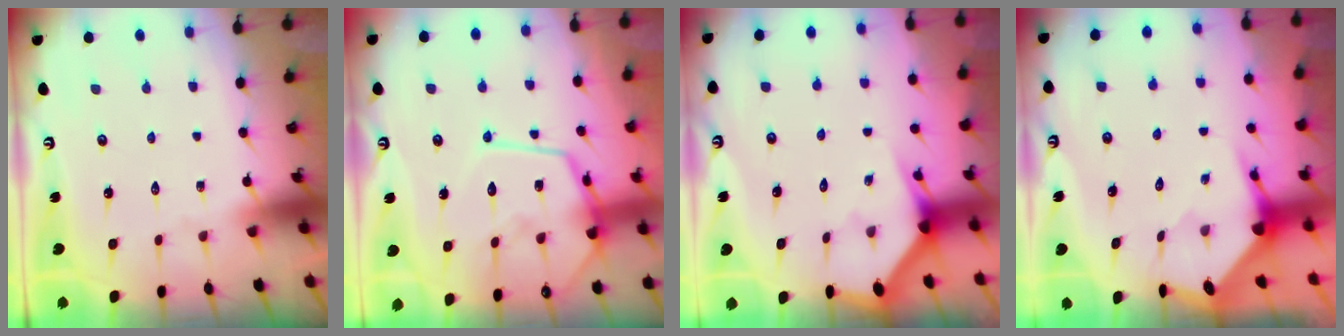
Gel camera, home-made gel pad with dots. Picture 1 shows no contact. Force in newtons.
{"total": 16.7, "press": 16.6, "slide": 1.4}
{"total": 2.8, "press": 2.8, "slide": 0.1}
{"total": 3.5, "press": 3.5, "slide": 0.5}